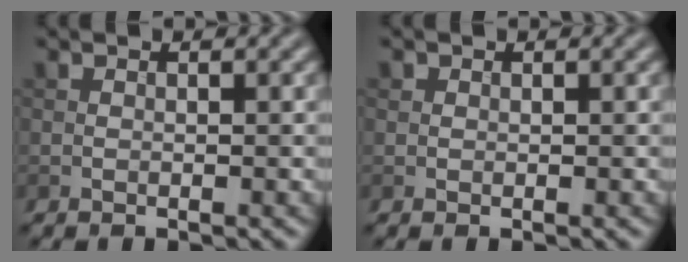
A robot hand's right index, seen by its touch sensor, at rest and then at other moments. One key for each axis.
{"total": 0.5, "fx": 0.2, "fy": 0.5, "fz": 0.0, "tx": 0.004, "ty": -0.001, "tz": 0.003}